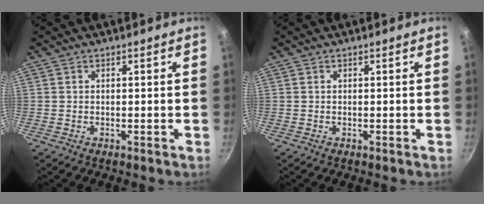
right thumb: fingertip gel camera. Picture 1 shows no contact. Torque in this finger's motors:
{"motor_torque": [-0.01, -0.02, 0.01, -0.01, 0.00]}